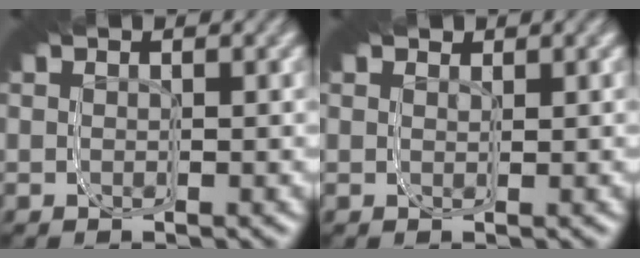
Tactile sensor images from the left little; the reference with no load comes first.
{"total": 1.1, "force": [0.7, 0.8, 0.3], "torque": [-0.014, -0.001, 0.011]}